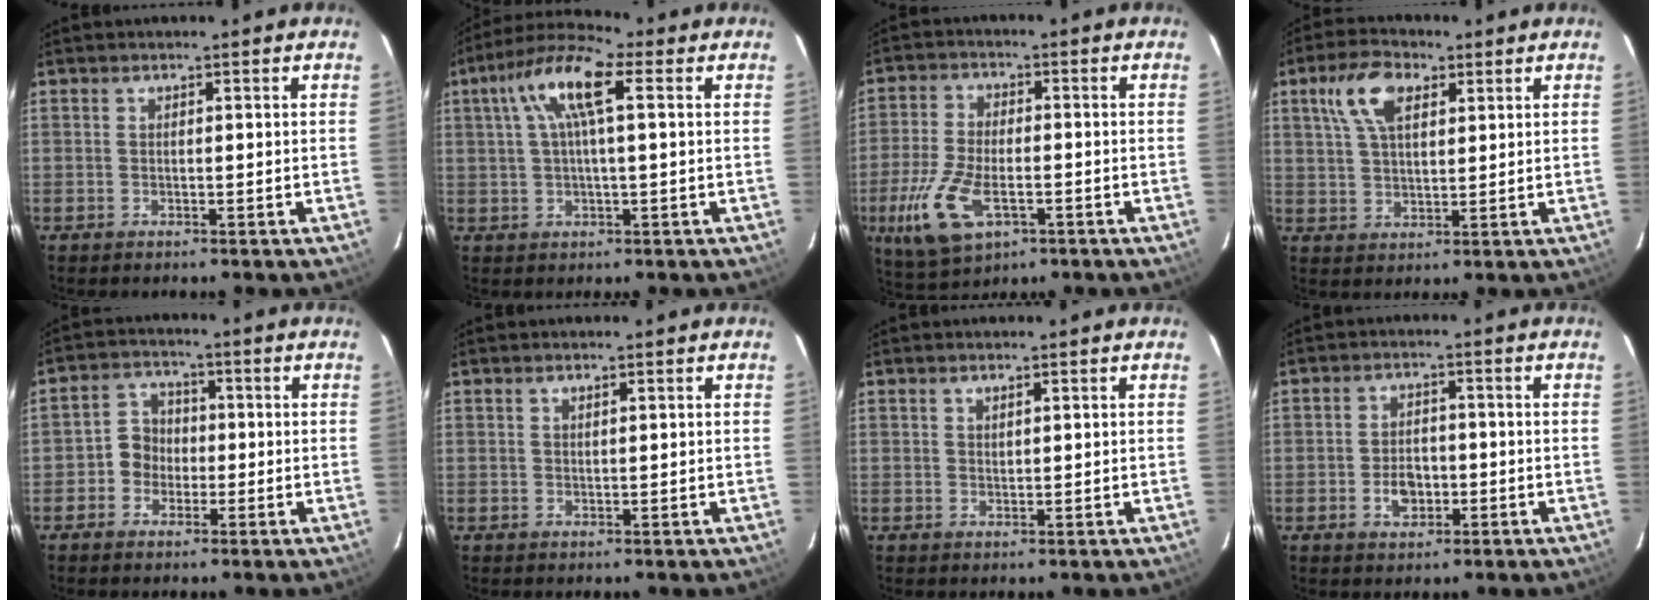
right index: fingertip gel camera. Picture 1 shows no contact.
{"total": 10.4, "force": [3.2, 2.7, 9.5], "torque": [-0.184, 0.029, 0.054]}
{"total": 11.9, "force": [-4.4, 5.8, 9.4], "torque": [-0.212, -0.015, -0.080]}
{"total": 8.6, "force": [3.8, 4.3, 6.4], "torque": [-0.131, 0.025, 0.072]}
{"total": 4.8, "force": [-1.5, 4.4, 1.2], "torque": [-0.013, 0.021, -0.030]}
{"total": 0.5, "force": [0.4, 0.1, 0.3], "torque": [-0.006, 0.002, 0.008]}
{"total": 1.7, "force": [1.3, 0.8, 0.8], "torque": [-0.013, 0.001, 0.024]}
{"total": 4.7, "force": [-1.6, 3.3, 3.0], "torque": [-0.054, 0.008, -0.020]}